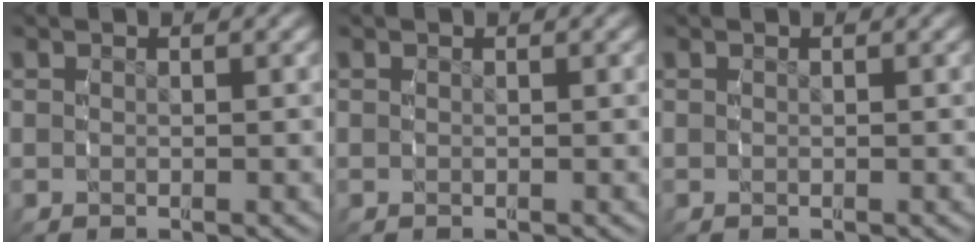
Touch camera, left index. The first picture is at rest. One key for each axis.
{"total": 0.0}
{"total": 0.0}